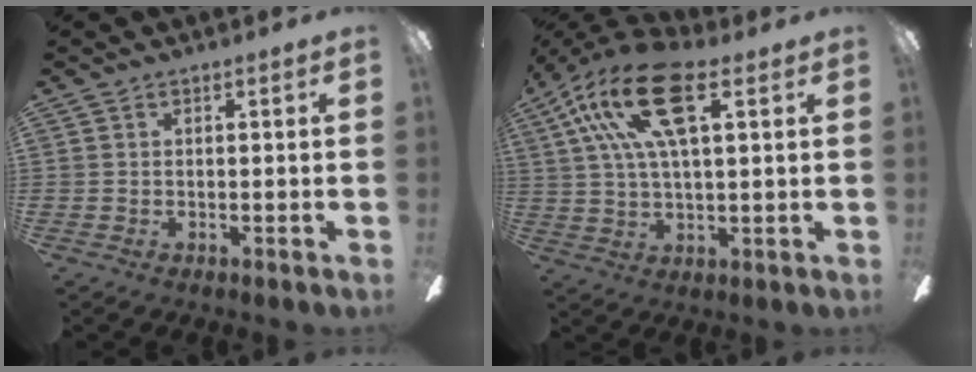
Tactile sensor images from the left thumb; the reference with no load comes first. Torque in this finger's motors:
{"motor_torque": [0.19, 0.73, 1.41, -1.35, 0.50]}